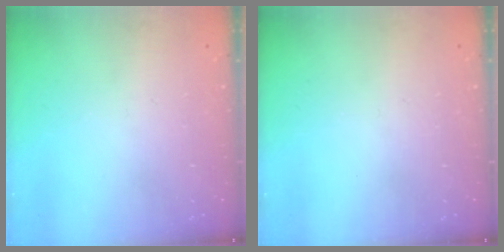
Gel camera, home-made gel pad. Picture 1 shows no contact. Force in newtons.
{"total": 0.0}